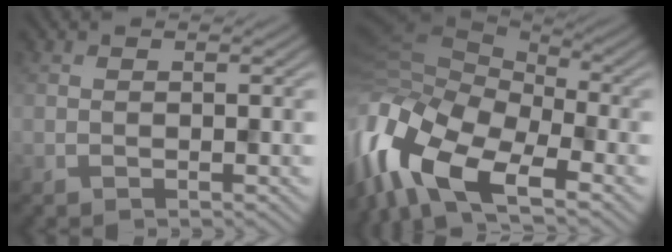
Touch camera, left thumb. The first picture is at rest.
{"total": 16.6, "force": [-6.7, 8.1, 12.9], "torque": [-0.314, -0.017, -0.117]}